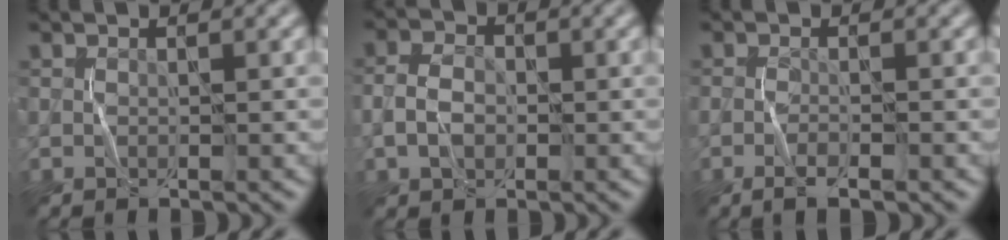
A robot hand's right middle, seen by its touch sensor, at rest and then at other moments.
{"total": 2.6, "force": [-0.6, 1.8, 1.7], "torque": [-0.035, 0.001, -0.015]}
{"total": 1.7, "force": [-0.9, 0.2, 1.4], "torque": [-0.026, -0.001, -0.018]}